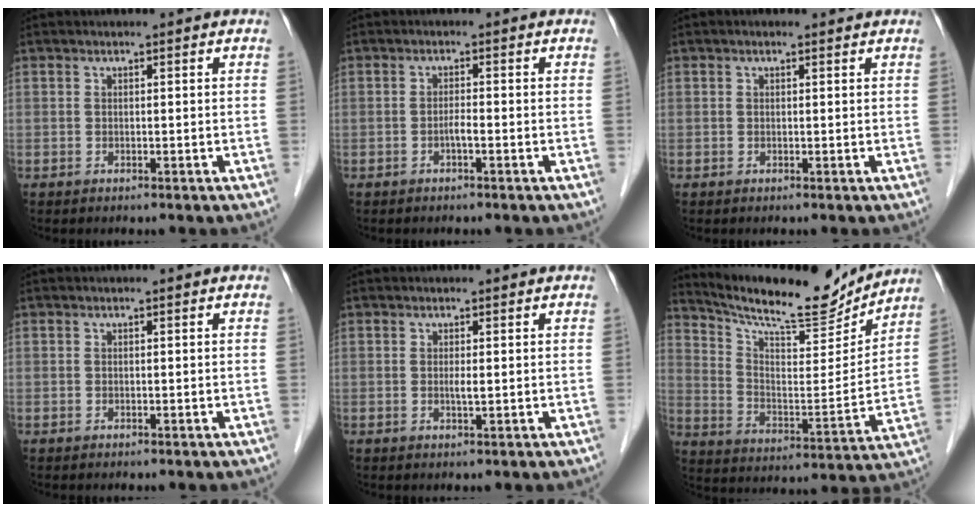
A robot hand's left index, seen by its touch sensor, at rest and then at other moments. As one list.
[{"total": 1.2, "force": [-0.7, 0.1, 1.0], "torque": [-0.019, 0.000, -0.013]}, {"total": 0.8, "force": [0.6, 0.3, 0.4], "torque": [-0.013, 0.007, 0.007]}, {"total": 0.0}, {"total": 0.9, "force": [0.1, 0.1, 0.9], "torque": [-0.021, -0.004, 0.002]}, {"total": 16.7, "force": [15.7, 2.4, 5.2], "torque": [-0.101, -0.020, 0.246]}]